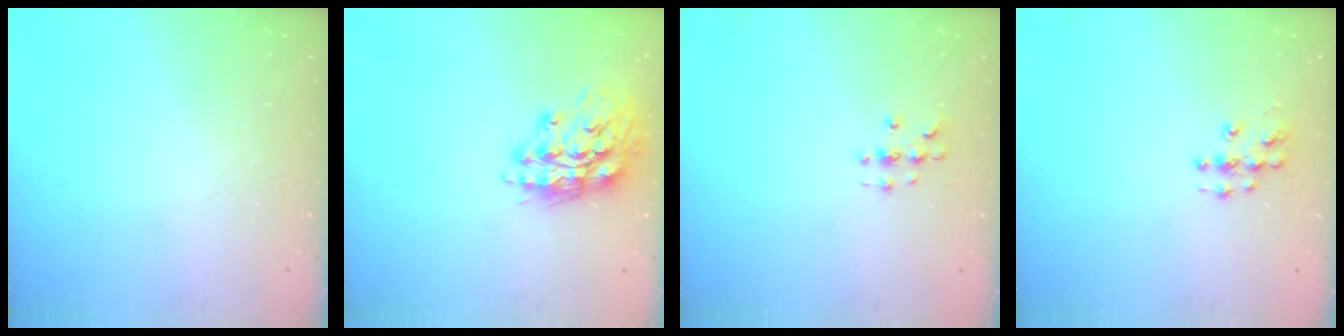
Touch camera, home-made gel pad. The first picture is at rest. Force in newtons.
{"total": 15.3, "press": 15.2, "slide": 1.9}
{"total": 2.8, "press": 2.8, "slide": 0.2}
{"total": 6.6, "press": 6.6, "slide": 0.3}